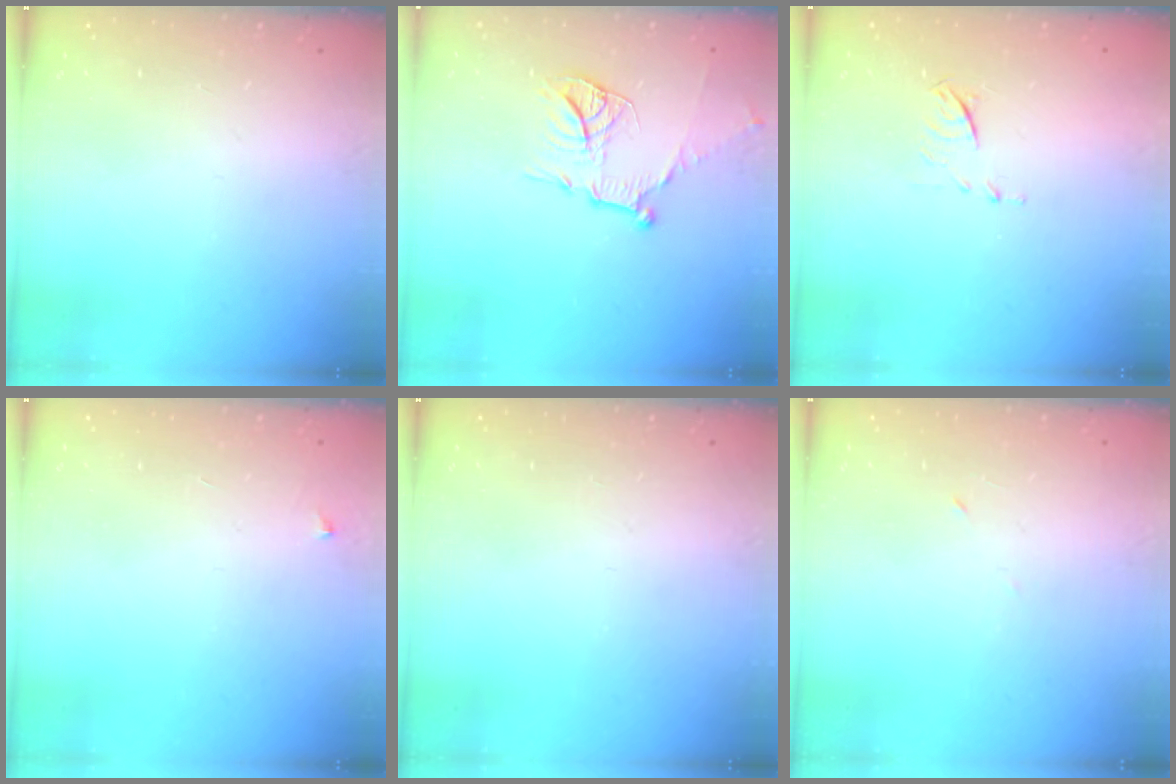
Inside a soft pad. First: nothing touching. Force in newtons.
{"total": 14.1, "press": 14.1, "slide": 1.4}
{"total": 5.5, "press": 5.5, "slide": 0.8}
{"total": 3.2, "press": 3.2, "slide": 0.5}
{"total": 0.0}
{"total": 2.7, "press": 2.5, "slide": 1.0}